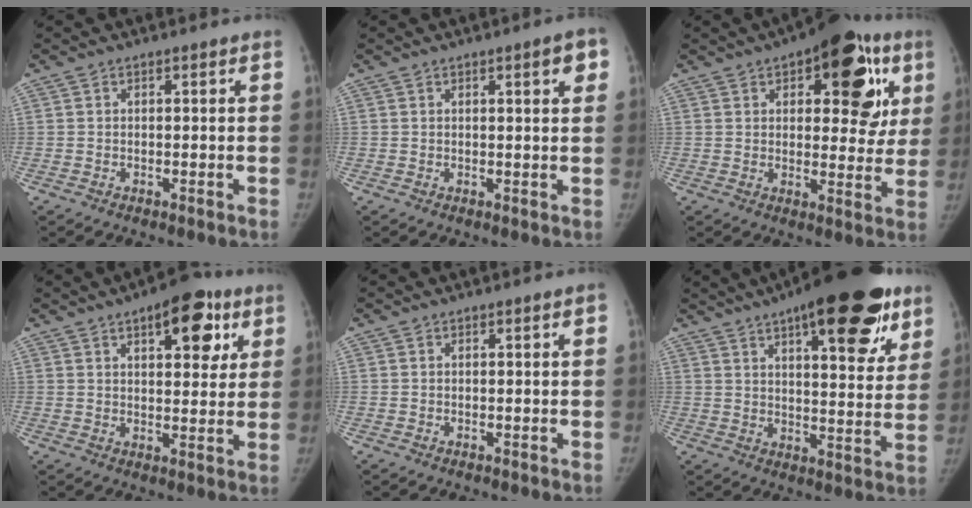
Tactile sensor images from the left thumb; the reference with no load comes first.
{"total": 3.9, "force": [1.7, 0.8, 3.4], "torque": [-0.036, -0.003, 0.020]}
{"total": 19.1, "force": [7.7, 9.0, 15.0], "torque": [-0.134, -0.006, 0.095]}
{"total": 12.0, "force": [5.9, 5.5, 9.0], "torque": [-0.076, -0.013, 0.076]}
{"total": 1.1, "force": [0.4, 0.0, 1.0], "torque": [-0.019, 0.002, 0.005]}
{"total": 24.3, "force": [14.0, 8.3, 18.1], "torque": [-0.223, -0.026, 0.197]}